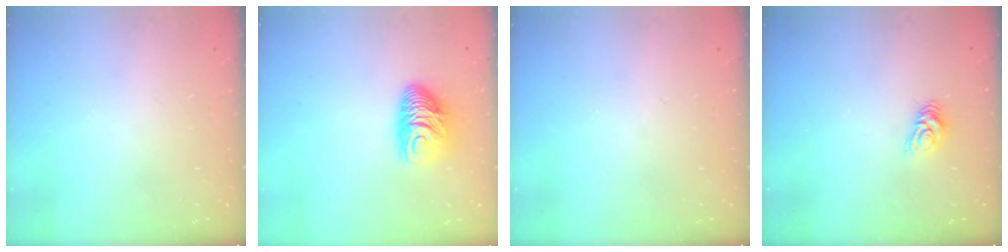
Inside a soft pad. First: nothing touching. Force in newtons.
{"total": 10.8, "press": 10.7, "slide": 1.4}
{"total": 0.0}
{"total": 6.6, "press": 6.6, "slide": 0.5}